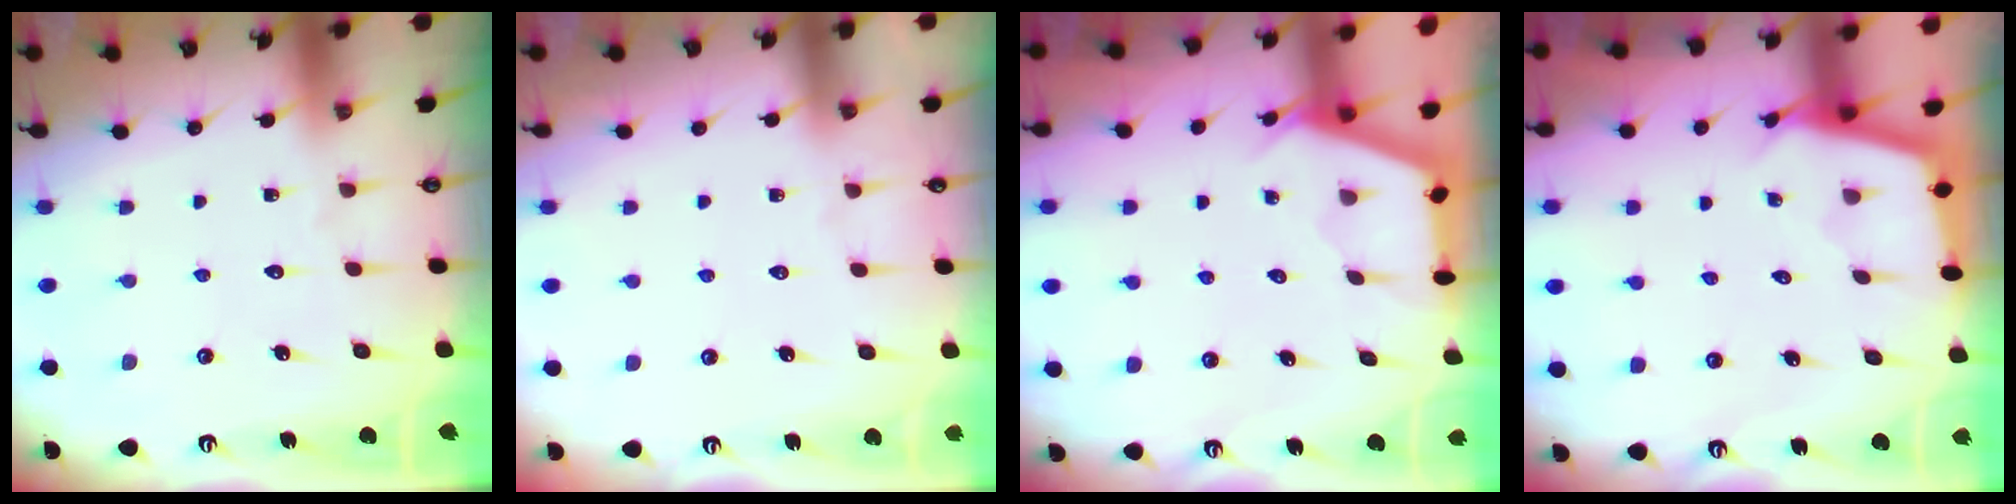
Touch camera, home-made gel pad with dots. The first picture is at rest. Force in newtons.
{"total": 2.5, "press": 2.5, "slide": 0.4}
{"total": 2.7, "press": 2.7, "slide": 0.3}
{"total": 2.5, "press": 2.5, "slide": 0.2}